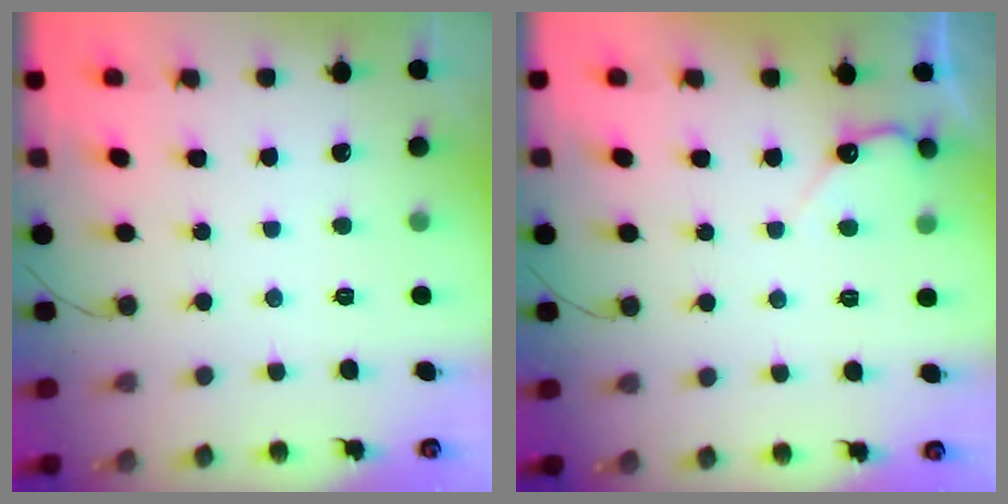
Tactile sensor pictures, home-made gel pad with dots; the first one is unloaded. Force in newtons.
{"total": 4.5, "press": 4.4, "slide": 0.4}